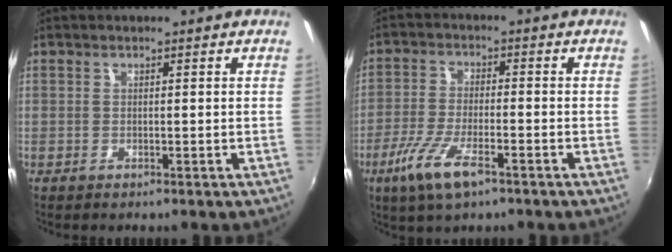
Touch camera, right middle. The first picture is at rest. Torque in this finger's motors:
{"motor_torque": [1.07, -1.02, 0.49, 0.18]}